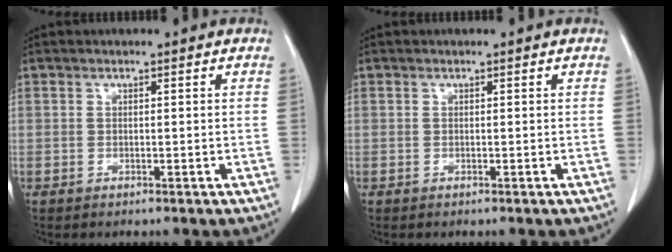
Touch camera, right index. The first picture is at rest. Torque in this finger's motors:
{"motor_torque": [-0.02, 0.00, 0.02, 0.00]}